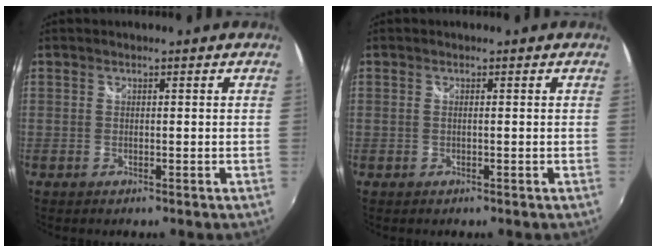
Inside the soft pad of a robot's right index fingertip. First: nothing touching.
{"total": 0.5, "force": [-0.1, -0.1, 0.5], "torque": [-0.008, 0.001, -0.003]}